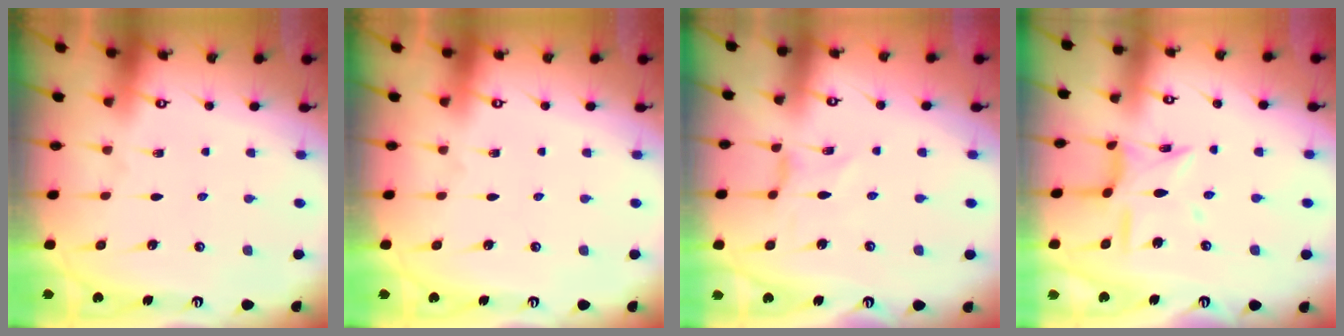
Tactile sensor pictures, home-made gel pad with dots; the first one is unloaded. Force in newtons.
{"total": 0.0}
{"total": 0.0}
{"total": 10.2, "press": 10.1, "slide": 0.7}